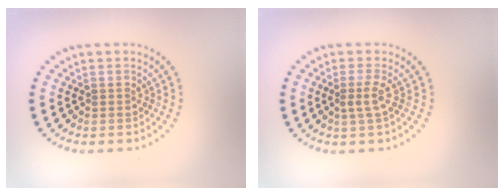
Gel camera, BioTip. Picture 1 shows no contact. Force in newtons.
{"total": 1.7, "press": 1.1, "slide": 1.3}